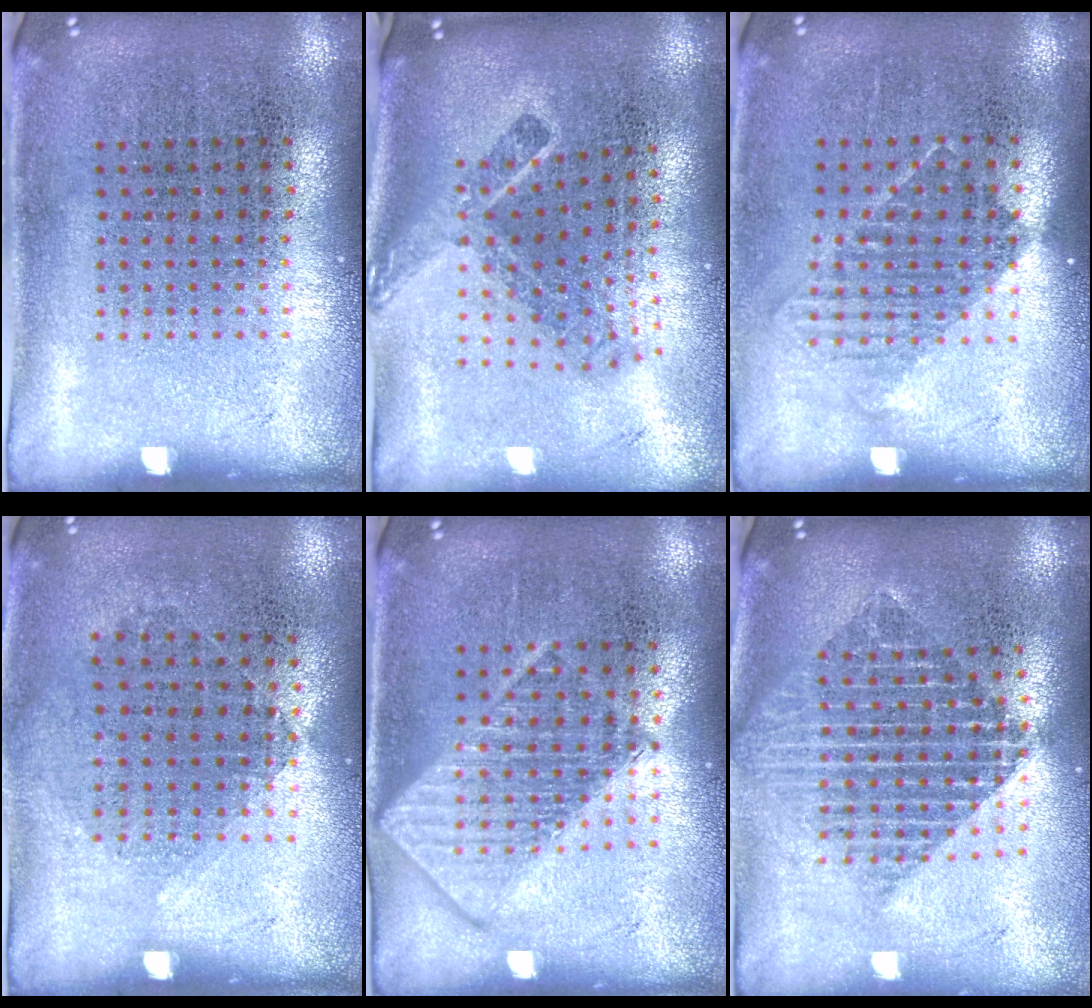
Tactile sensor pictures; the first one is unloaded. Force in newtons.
{"total": 2.2, "press": 1.5, "slide": 1.6}
{"total": 1.2, "press": 1.0, "slide": 0.7}
{"total": 0.9, "press": 0.8, "slide": 0.4}
{"total": 2.9, "press": 2.9, "slide": 0.3}
{"total": 2.2, "press": 1.8, "slide": 1.3}